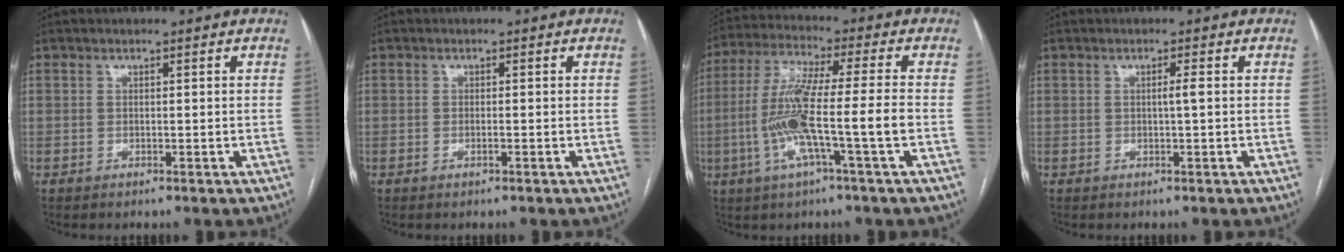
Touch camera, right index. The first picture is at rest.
{"total": 0.7, "force": [-0.3, 0.1, 0.7], "torque": [-0.015, -0.001, -0.004]}
{"total": 12.4, "force": [-3.1, -0.5, 12.0], "torque": [-0.238, 0.001, -0.064]}
{"total": 1.1, "force": [0.0, -0.2, 1.1], "torque": [-0.017, 0.002, -0.001]}